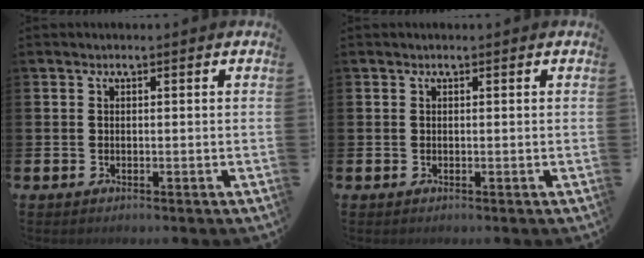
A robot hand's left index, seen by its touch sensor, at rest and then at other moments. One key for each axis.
{"total": 0.0}